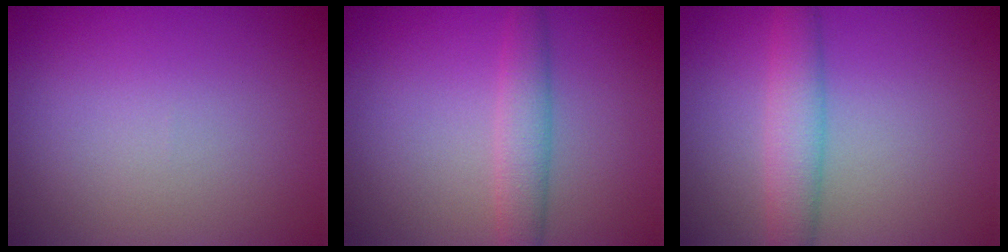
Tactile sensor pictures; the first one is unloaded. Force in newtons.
{"total": 2.8, "press": 2.8, "slide": 0.1}
{"total": 3.5, "press": 3.5, "slide": 0.1}